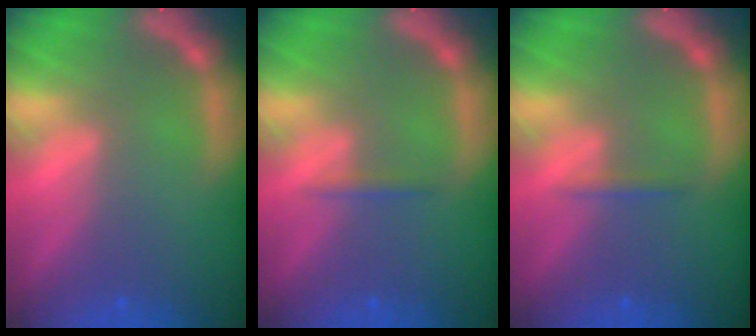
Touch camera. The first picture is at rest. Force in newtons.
{"total": 0.9}
{"total": 0.9}